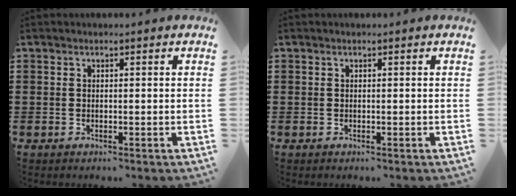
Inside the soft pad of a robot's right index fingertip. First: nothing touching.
{"total": 0.0}